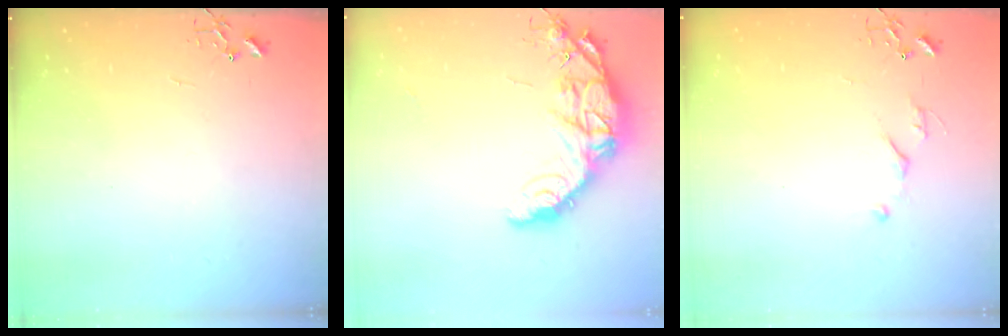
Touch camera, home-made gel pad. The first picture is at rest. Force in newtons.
{"total": 15.2, "press": 15.2, "slide": 1.2}
{"total": 4.3, "press": 4.3, "slide": 0.6}